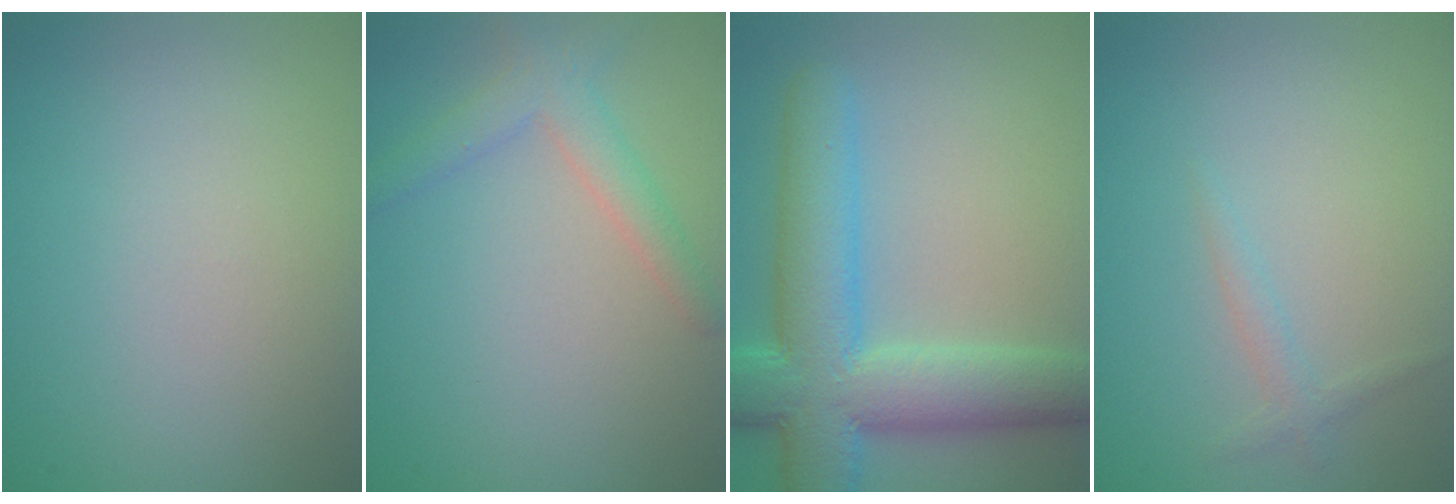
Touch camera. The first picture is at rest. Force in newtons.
{"total": 2.9, "press": 2.9, "slide": 0.1}
{"total": 9.7, "press": 9.7, "slide": 0.4}
{"total": 1.1, "press": 1.1, "slide": 0.1}